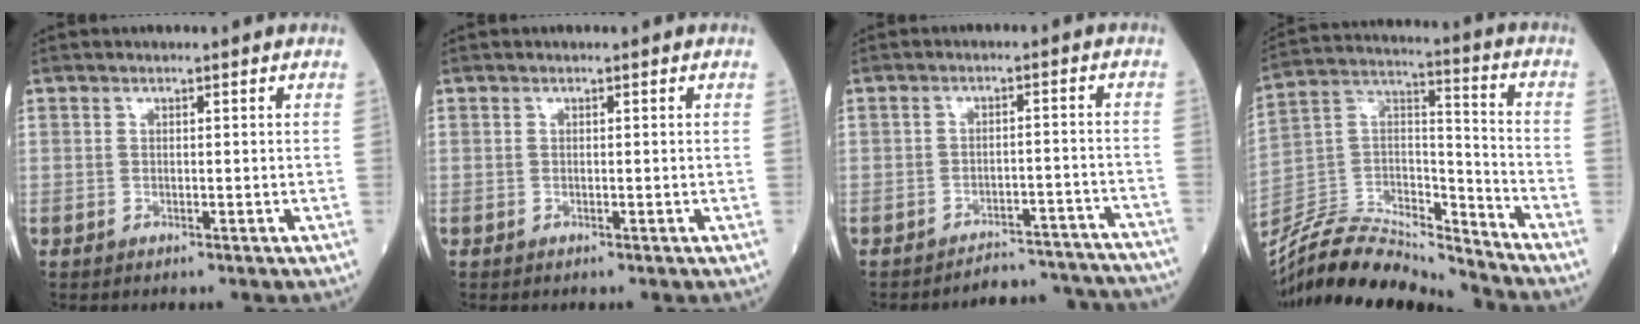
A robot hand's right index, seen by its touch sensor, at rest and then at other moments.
{"total": 0.0}
{"total": 12.7, "force": [-12.6, 1.5, 0.3], "torque": [0.022, 0.028, -0.147]}
{"total": 19.2, "force": [-18.5, 1.9, 4.6], "torque": [-0.091, 0.033, -0.327]}